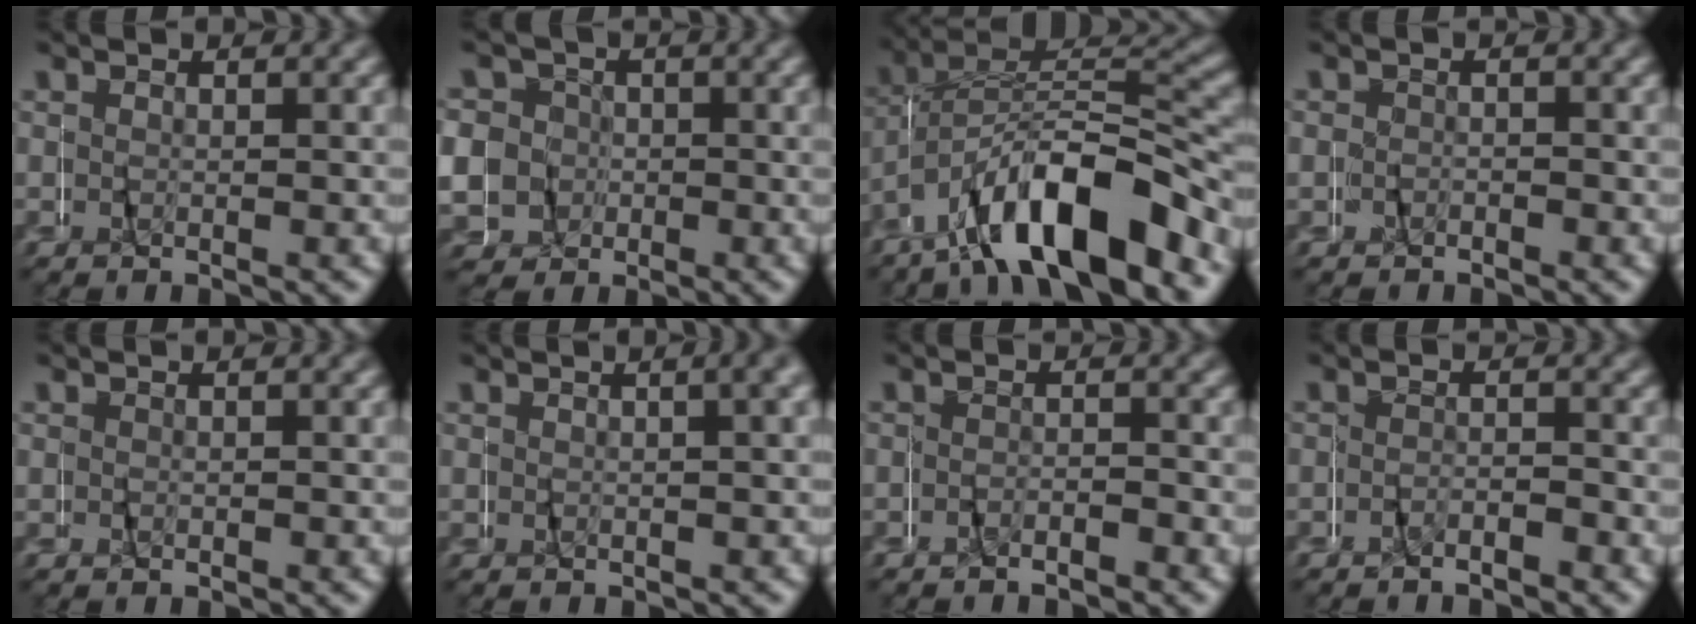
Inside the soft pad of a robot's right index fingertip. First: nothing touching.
{"total": 8.7, "force": [1.1, 8.2, 2.7], "torque": [-0.064, 0.000, 0.009]}
{"total": 9.5, "force": [-4.7, 4.8, 6.7], "torque": [-0.138, -0.005, -0.066]}
{"total": 0.7, "force": [-0.2, 0.6, -0.1], "torque": [-0.008, 0.000, -0.007]}
{"total": 0.8, "force": [0.4, 0.5, 0.5], "torque": [-0.007, -0.001, 0.008]}
{"total": 1.2, "force": [0.3, -0.5, 1.0], "torque": [-0.016, 0.009, 0.006]}
{"total": 1.6, "force": [-1.4, 0.7, 0.4], "torque": [-0.013, 0.008, -0.033]}
{"total": 1.9, "force": [-1.7, 0.8, 0.4], "torque": [-0.012, 0.009, -0.039]}